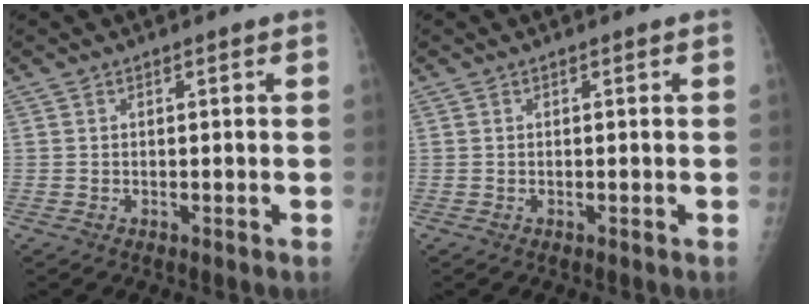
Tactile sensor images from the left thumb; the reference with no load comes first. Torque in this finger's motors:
{"motor_torque": [0.01, 0.01, 0.04, -0.04, 0.00]}